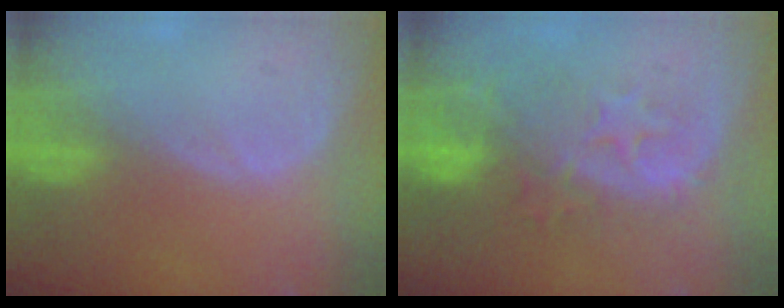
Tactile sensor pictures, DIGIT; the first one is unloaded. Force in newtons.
{"total": 10.2, "press": 8.9, "slide": 5.0}